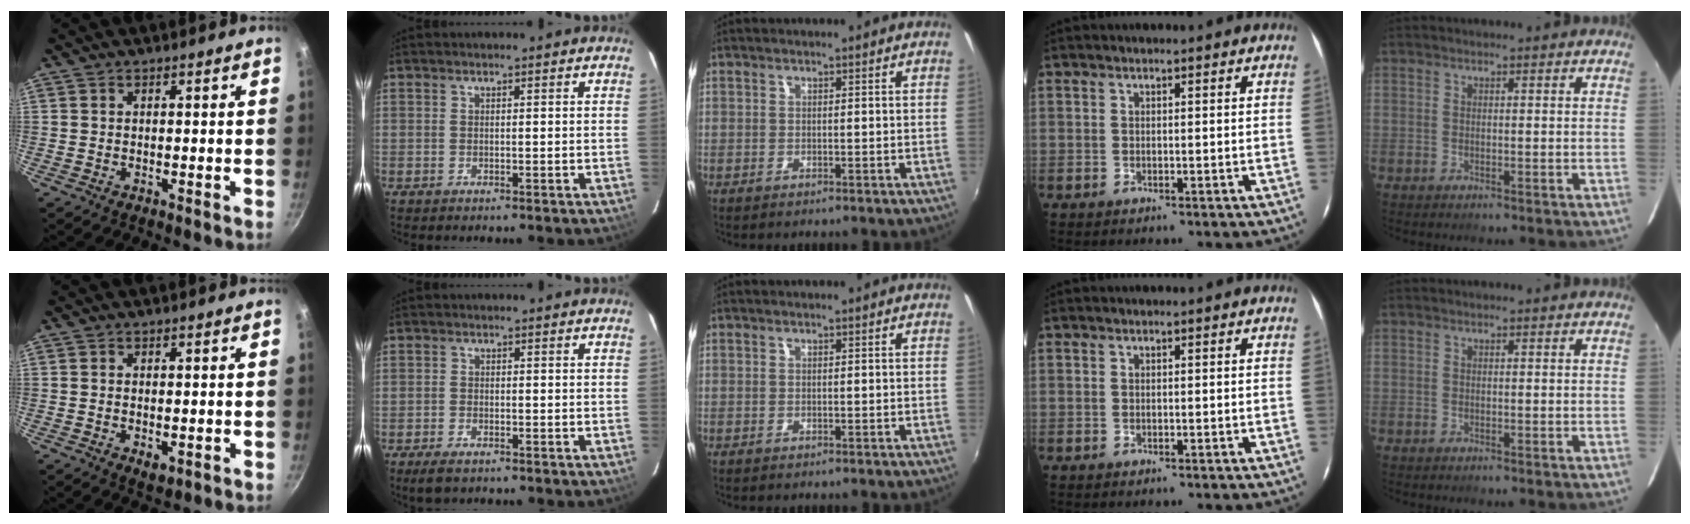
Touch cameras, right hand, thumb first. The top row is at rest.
{"thumb": {"total": 2.7, "force": [-0.6, 1.5, 2.2], "torque": [-0.035, -0.008, -0.008]}, "index": {"total": 3.5, "force": [-2.6, 1.3, 1.9], "torque": [-0.051, -0.010, -0.047]}}